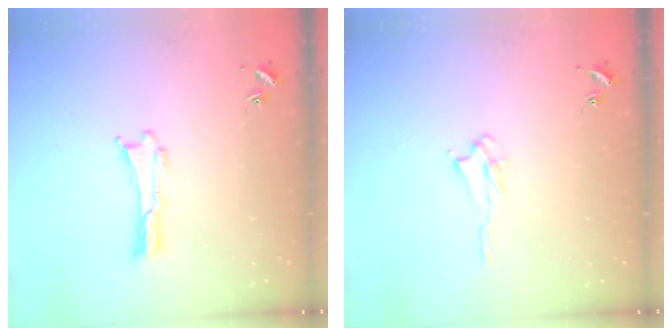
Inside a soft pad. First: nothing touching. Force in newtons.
{"total": 2.1, "press": 2.0, "slide": 0.3}